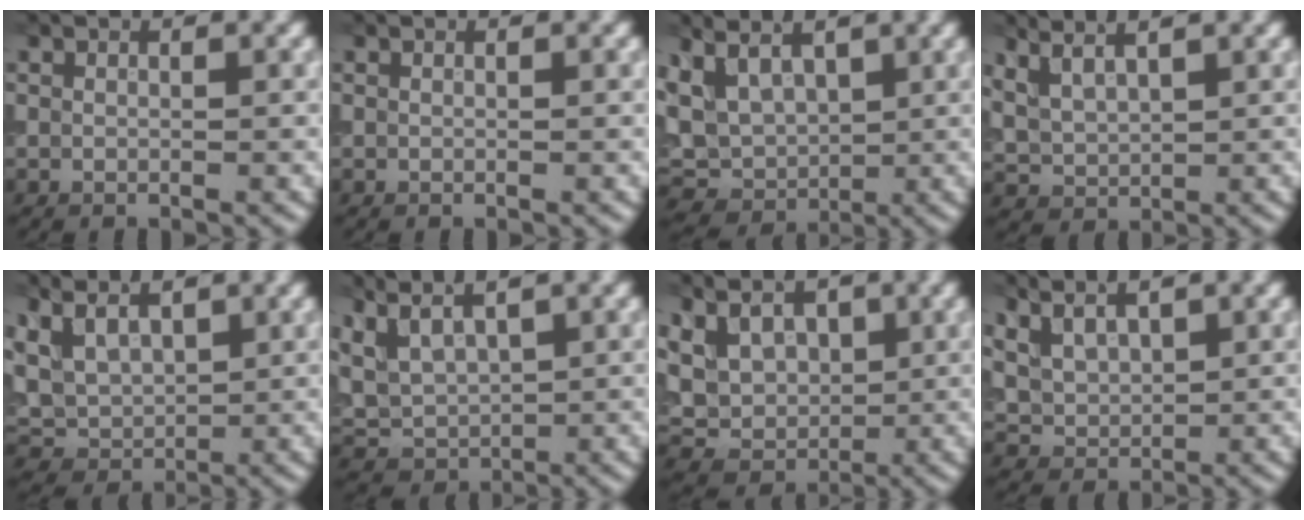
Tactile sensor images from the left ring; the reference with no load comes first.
{"total": 0.0}
{"total": 6.9, "force": [2.7, 4.5, 4.5], "torque": [-0.098, 0.006, 0.045]}
{"total": 3.8, "force": [2.9, 1.4, 2.1], "torque": [-0.049, 0.016, 0.053]}
{"total": 5.2, "force": [2.9, 3.1, 3.0], "torque": [-0.074, 0.007, 0.049]}
{"total": 4.4, "force": [3.0, 2.0, 2.5], "torque": [-0.063, 0.009, 0.058]}
{"total": 7.3, "force": [2.8, 5.5, 4.0], "torque": [-0.084, 0.015, 0.033]}
{"total": 5.3, "force": [3.4, 2.9, 2.8], "torque": [-0.081, 0.014, 0.070]}